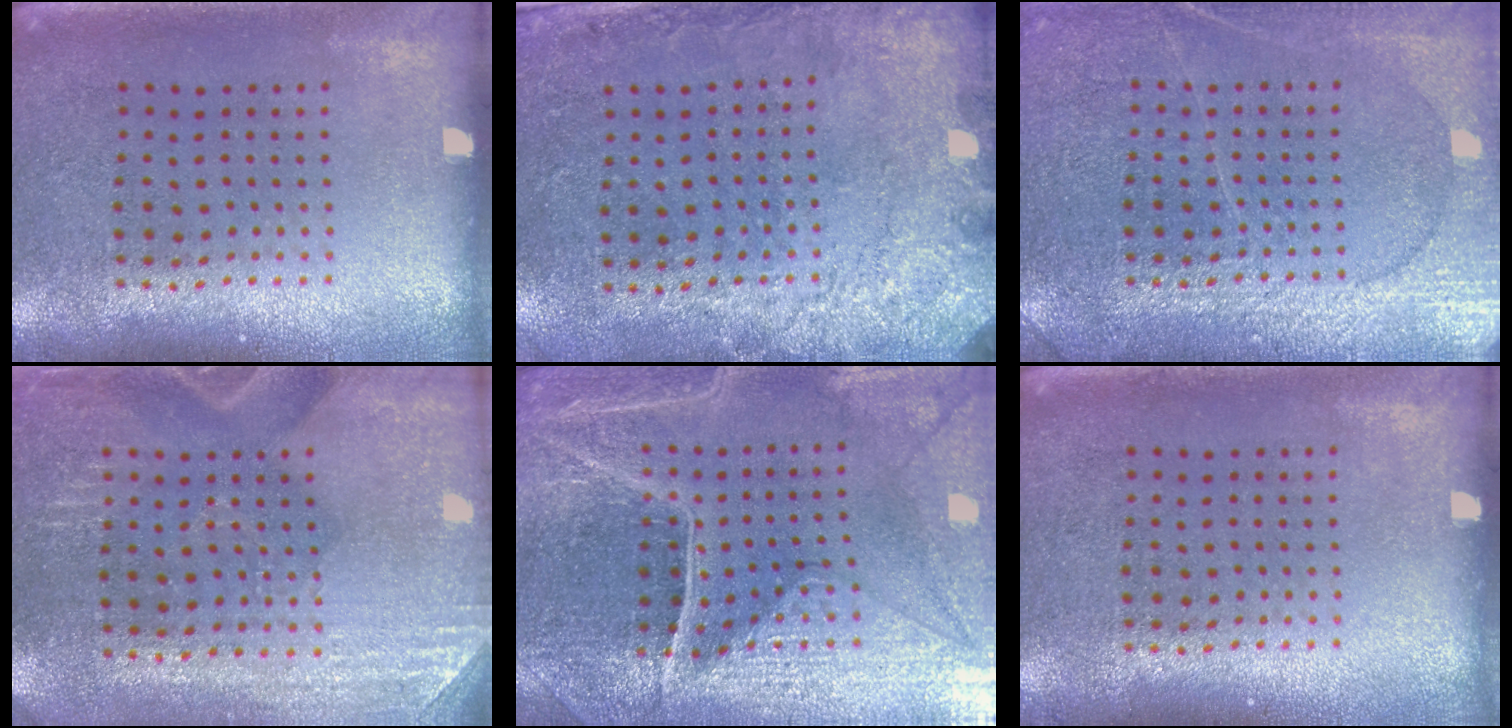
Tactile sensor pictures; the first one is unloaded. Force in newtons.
{"total": 2.7, "press": 2.0, "slide": 1.8}
{"total": 4.9, "press": 4.9, "slide": 0.6}
{"total": 2.9, "press": 2.8, "slide": 0.8}
{"total": 4.4, "press": 4.3, "slide": 0.8}
{"total": 0.0}